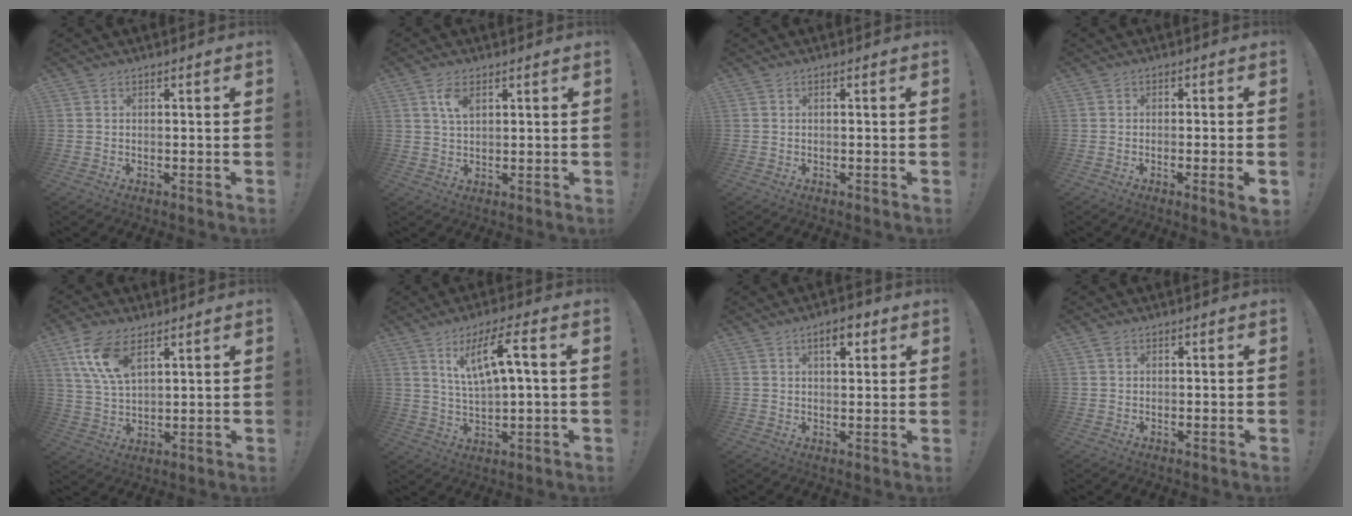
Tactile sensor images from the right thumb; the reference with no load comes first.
{"total": 4.9, "force": [2.2, 2.4, 3.7], "torque": [-0.062, -0.004, 0.037]}
{"total": 0.0}
{"total": 4.1, "force": [-1.3, -0.2, 3.8], "torque": [-0.064, -0.002, -0.016]}
{"total": 11.8, "force": [6.2, 5.8, 8.2], "torque": [-0.171, -0.016, 0.117]}
{"total": 10.9, "force": [4.0, 1.9, 10.0], "torque": [-0.184, -0.003, 0.062]}
{"total": 5.0, "force": [2.7, 2.3, 3.5], "torque": [-0.044, -0.005, 0.041]}
{"total": 0.6, "force": [0.3, 0.4, 0.4], "torque": [-0.009, 0.003, 0.005]}